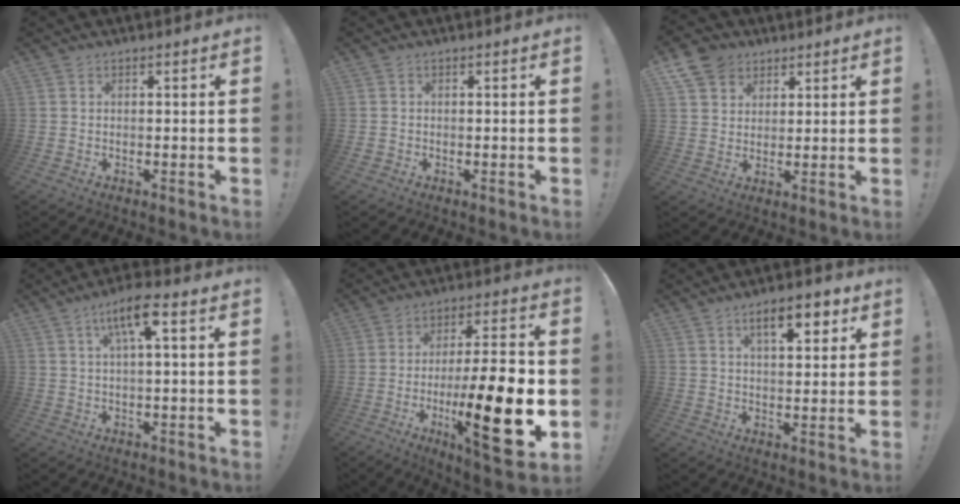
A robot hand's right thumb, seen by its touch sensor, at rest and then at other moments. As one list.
[{"total": 0.8, "force": [-0.4, 0.6, 0.2], "torque": [-0.003, 0.003, -0.008]}, {"total": 8.6, "force": [5.3, 6.3, 2.2], "torque": [-0.039, -0.029, 0.108]}, {"total": 8.5, "force": [2.8, 1.7, 7.8], "torque": [-0.125, -0.005, 0.042]}, {"total": 23.6, "force": [-5.6, 5.8, 22.2], "torque": [-0.363, 0.013, -0.086]}, {"total": 9.3, "force": [4.6, 3.4, 7.3], "torque": [-0.100, -0.010, 0.073]}]